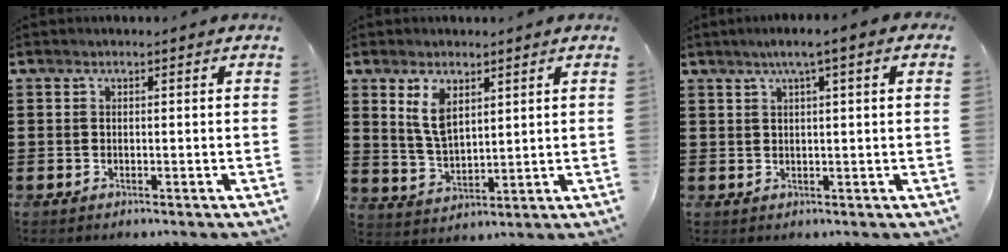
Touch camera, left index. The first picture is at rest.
{"total": 6.0, "force": [3.2, 2.8, 4.2], "torque": [-0.100, 0.001, 0.056]}
{"total": 2.8, "force": [1.1, -0.2, 2.6], "torque": [-0.051, -0.002, 0.017]}